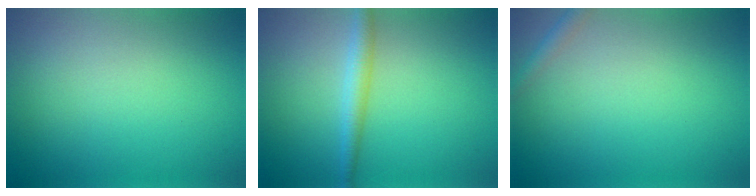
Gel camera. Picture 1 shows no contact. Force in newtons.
{"total": 2.2, "press": 2.2, "slide": 0.1}
{"total": 1.2, "press": 1.2, "slide": 0.1}